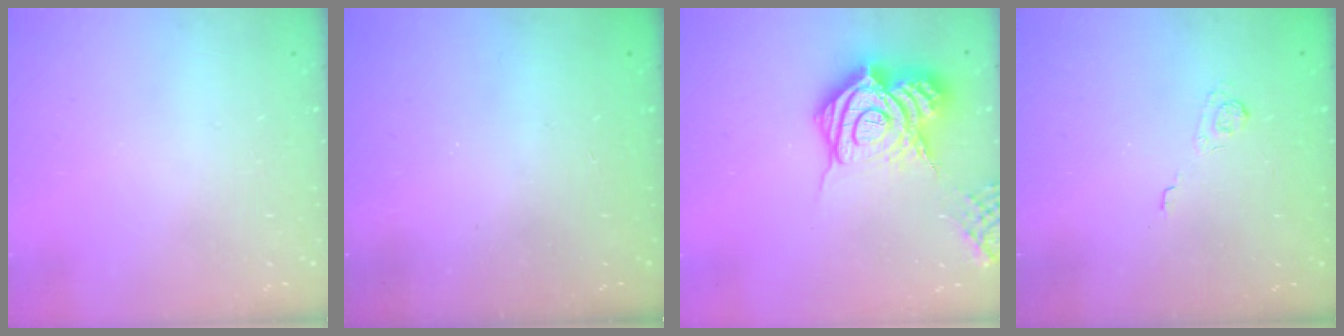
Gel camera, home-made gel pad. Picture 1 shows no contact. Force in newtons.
{"total": 2.4, "press": 2.3, "slide": 0.8}
{"total": 22.4, "press": 22.2, "slide": 2.7}
{"total": 2.0, "press": 1.5, "slide": 1.3}